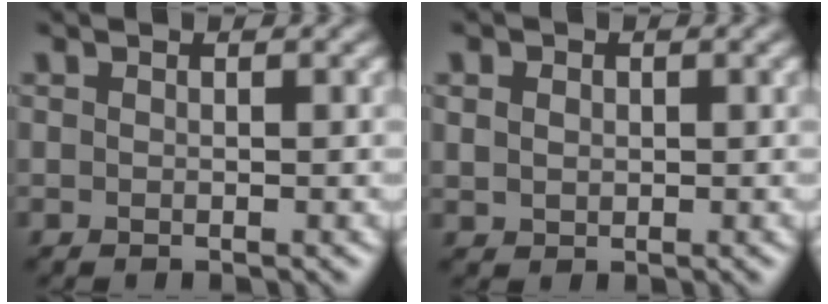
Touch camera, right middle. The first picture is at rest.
{"total": 1.5, "force": [0.4, 1.3, 0.7], "torque": [-0.011, 0.001, 0.008]}